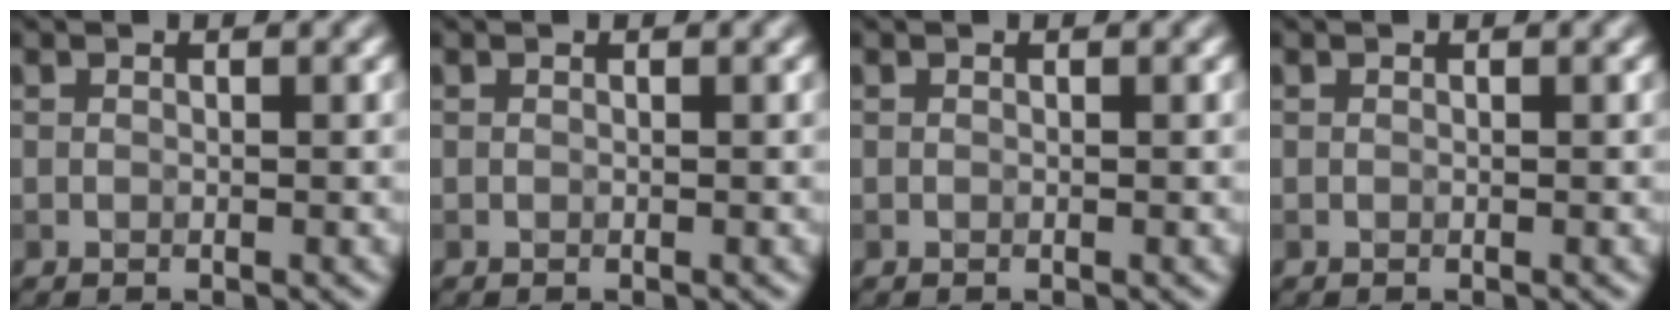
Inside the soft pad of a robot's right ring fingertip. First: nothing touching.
{"total": 0.0}
{"total": 0.0}
{"total": 0.0}